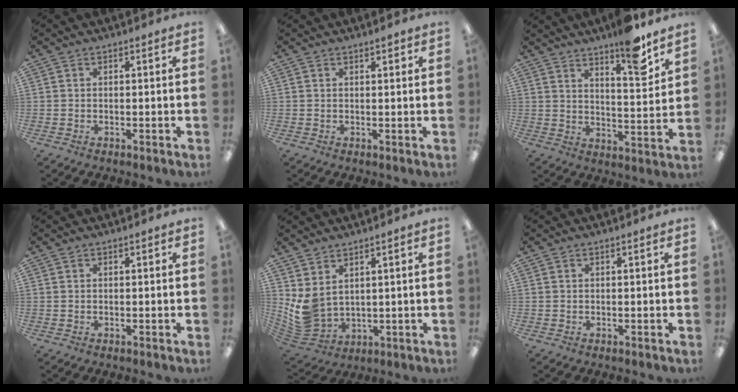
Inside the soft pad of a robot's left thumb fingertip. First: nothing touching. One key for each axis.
{"total": 0.9, "fx": 0.6, "fy": 0.4, "fz": 0.5, "tx": 0.000, "ty": -0.002, "tz": 0.010}
{"total": 11.2, "fx": 8.6, "fy": 2.2, "fz": 6.8, "tx": -0.081, "ty": -0.061, "tz": 0.140}
{"total": 0.0}
{"total": 7.6, "fx": 2.7, "fy": 5.5, "fz": 4.5, "tx": -0.122, "ty": -0.020, "tz": 0.053}
{"total": 0.0}